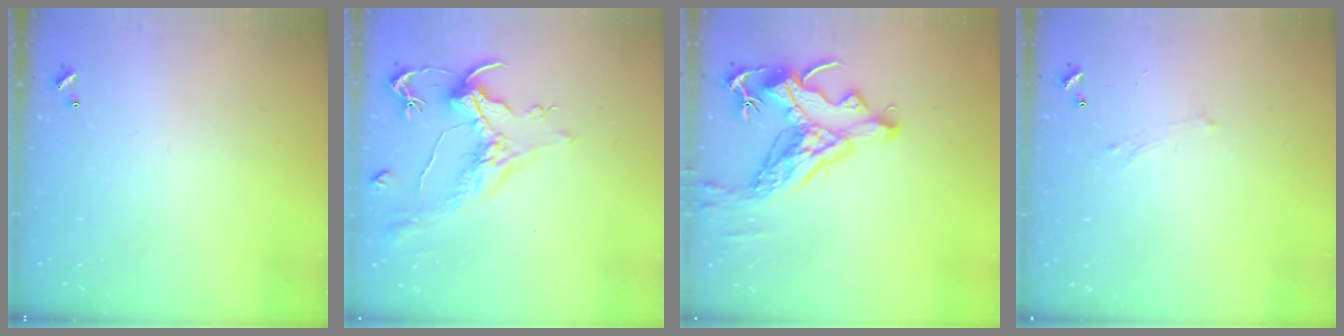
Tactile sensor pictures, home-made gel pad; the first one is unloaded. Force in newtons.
{"total": 1.6, "press": 0.7, "slide": 1.4}
{"total": 9.9, "press": 9.7, "slide": 1.9}
{"total": 0.8, "press": 0.6, "slide": 0.6}